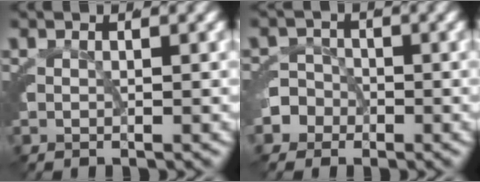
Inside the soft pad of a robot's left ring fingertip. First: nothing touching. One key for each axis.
{"total": 4.6, "fx": -1.5, "fy": 4.3, "fz": 0.9, "tx": -0.035, "ty": -0.010, "tz": -0.032}